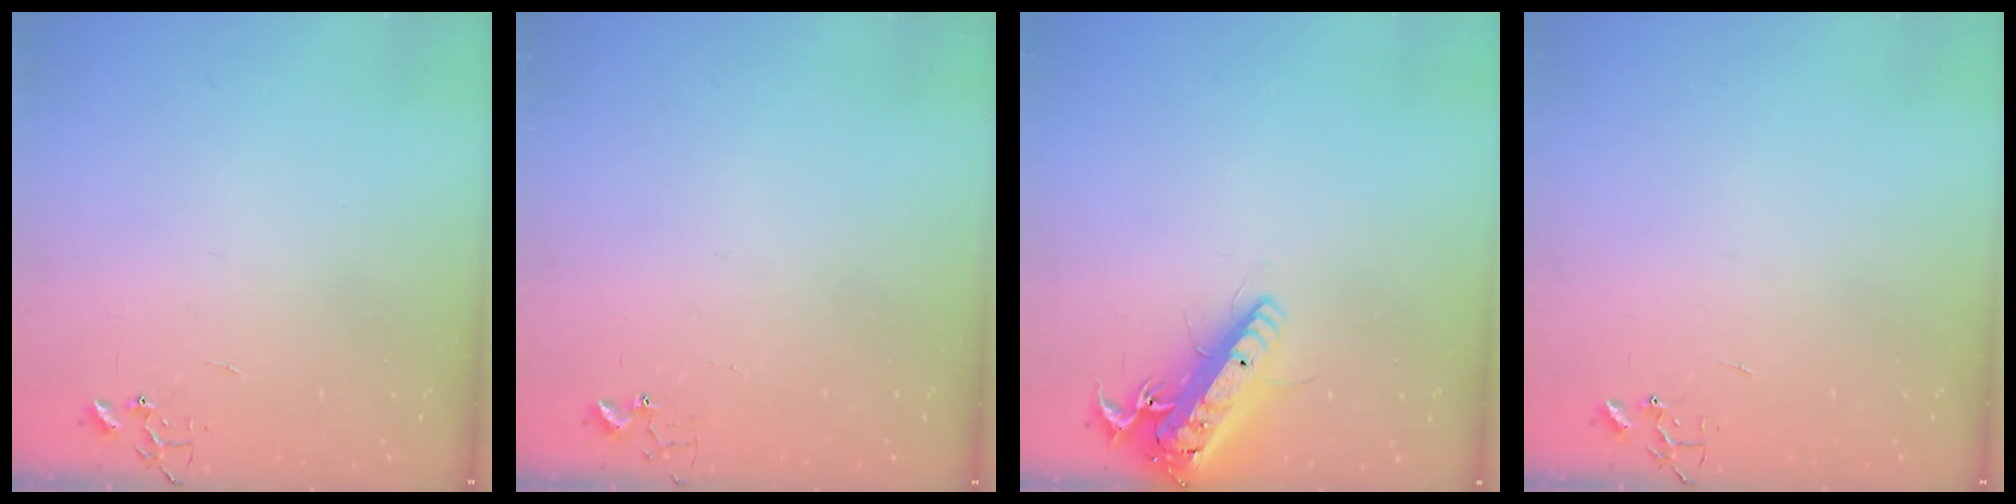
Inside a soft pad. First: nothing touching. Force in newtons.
{"total": 2.7, "press": 2.7, "slide": 0.3}
{"total": 17.6, "press": 17.2, "slide": 3.6}
{"total": 0.0}